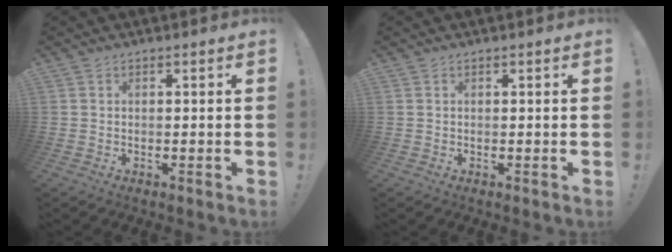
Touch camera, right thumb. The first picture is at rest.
{"total": 0.0}